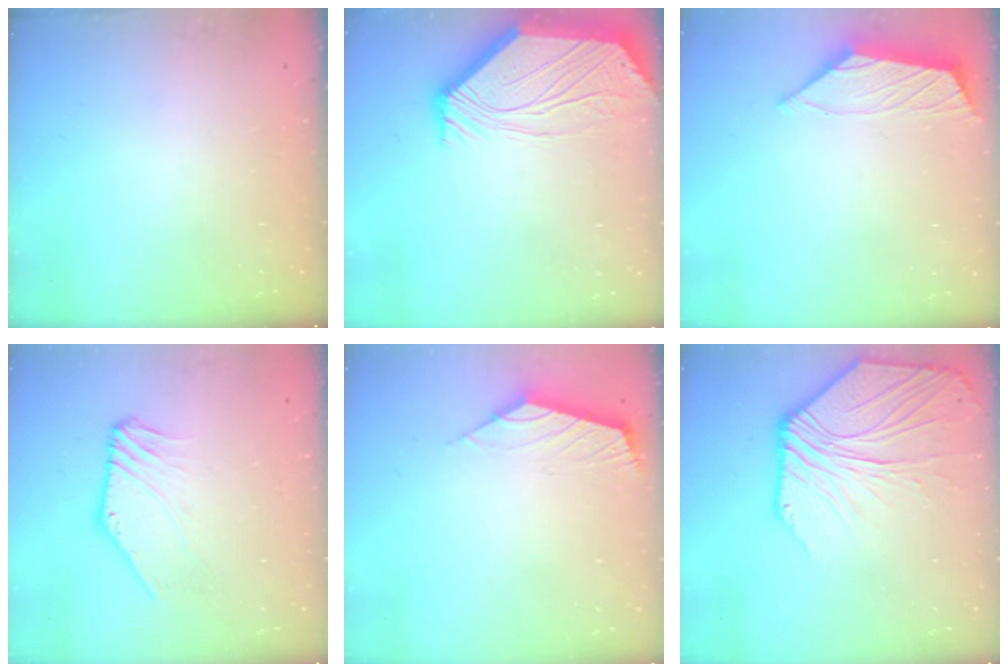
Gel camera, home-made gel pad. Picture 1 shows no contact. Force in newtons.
{"total": 4.4, "press": 4.3, "slide": 0.6}
{"total": 2.0, "press": 1.9, "slide": 0.7}
{"total": 2.8, "press": 2.8, "slide": 0.3}
{"total": 2.5, "press": 2.4, "slide": 0.7}
{"total": 10.9, "press": 10.7, "slide": 2.1}